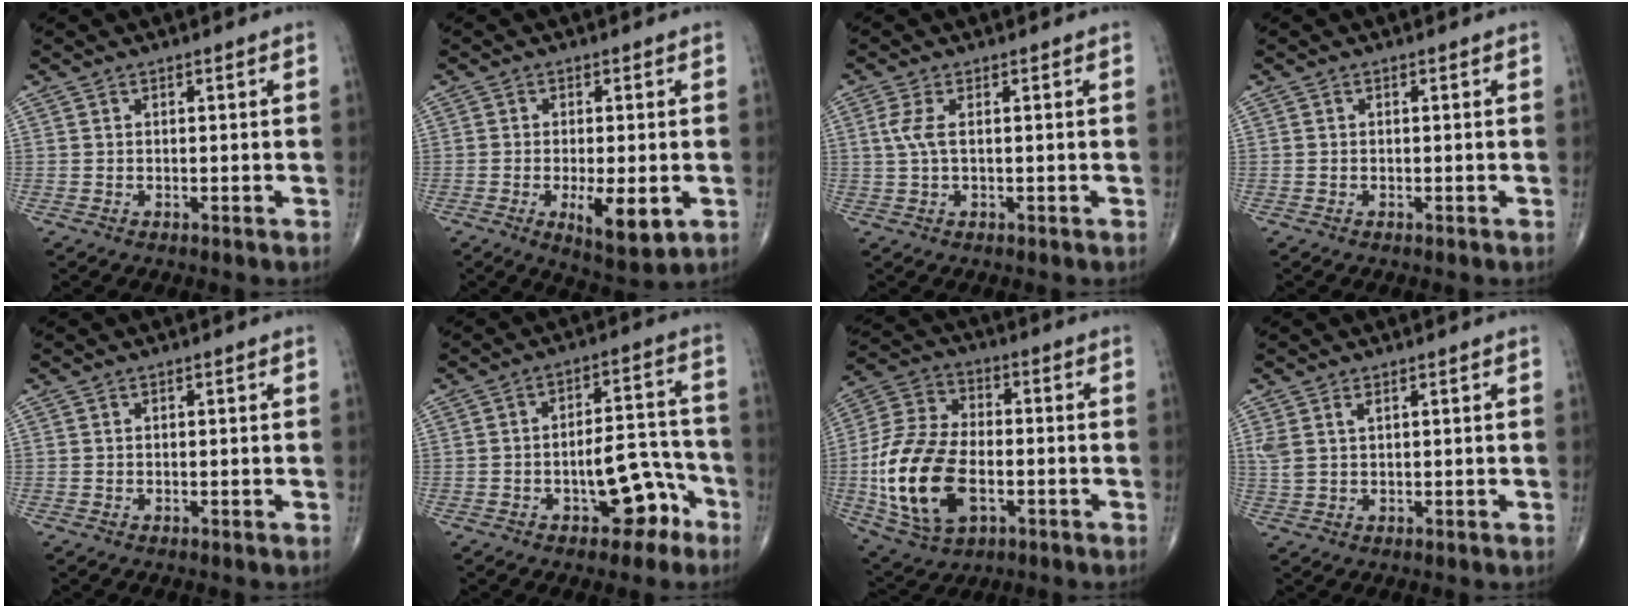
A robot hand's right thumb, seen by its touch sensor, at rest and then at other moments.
{"total": 8.2, "force": [-2.2, 2.8, 7.4], "torque": [-0.113, -0.019, -0.030]}
{"total": 3.1, "force": [0.5, 1.0, 2.9], "torque": [-0.084, 0.006, 0.012]}
{"total": 0.0}
{"total": 0.0}
{"total": 10.3, "force": [-4.9, 5.1, 7.5], "torque": [-0.081, 0.054, -0.063]}
{"total": 19.5, "force": [-4.2, 11.6, 15.1], "torque": [-0.302, 0.010, -0.071]}
{"total": 2.9, "force": [1.3, 1.3, 2.2], "torque": [-0.059, 0.007, 0.035]}